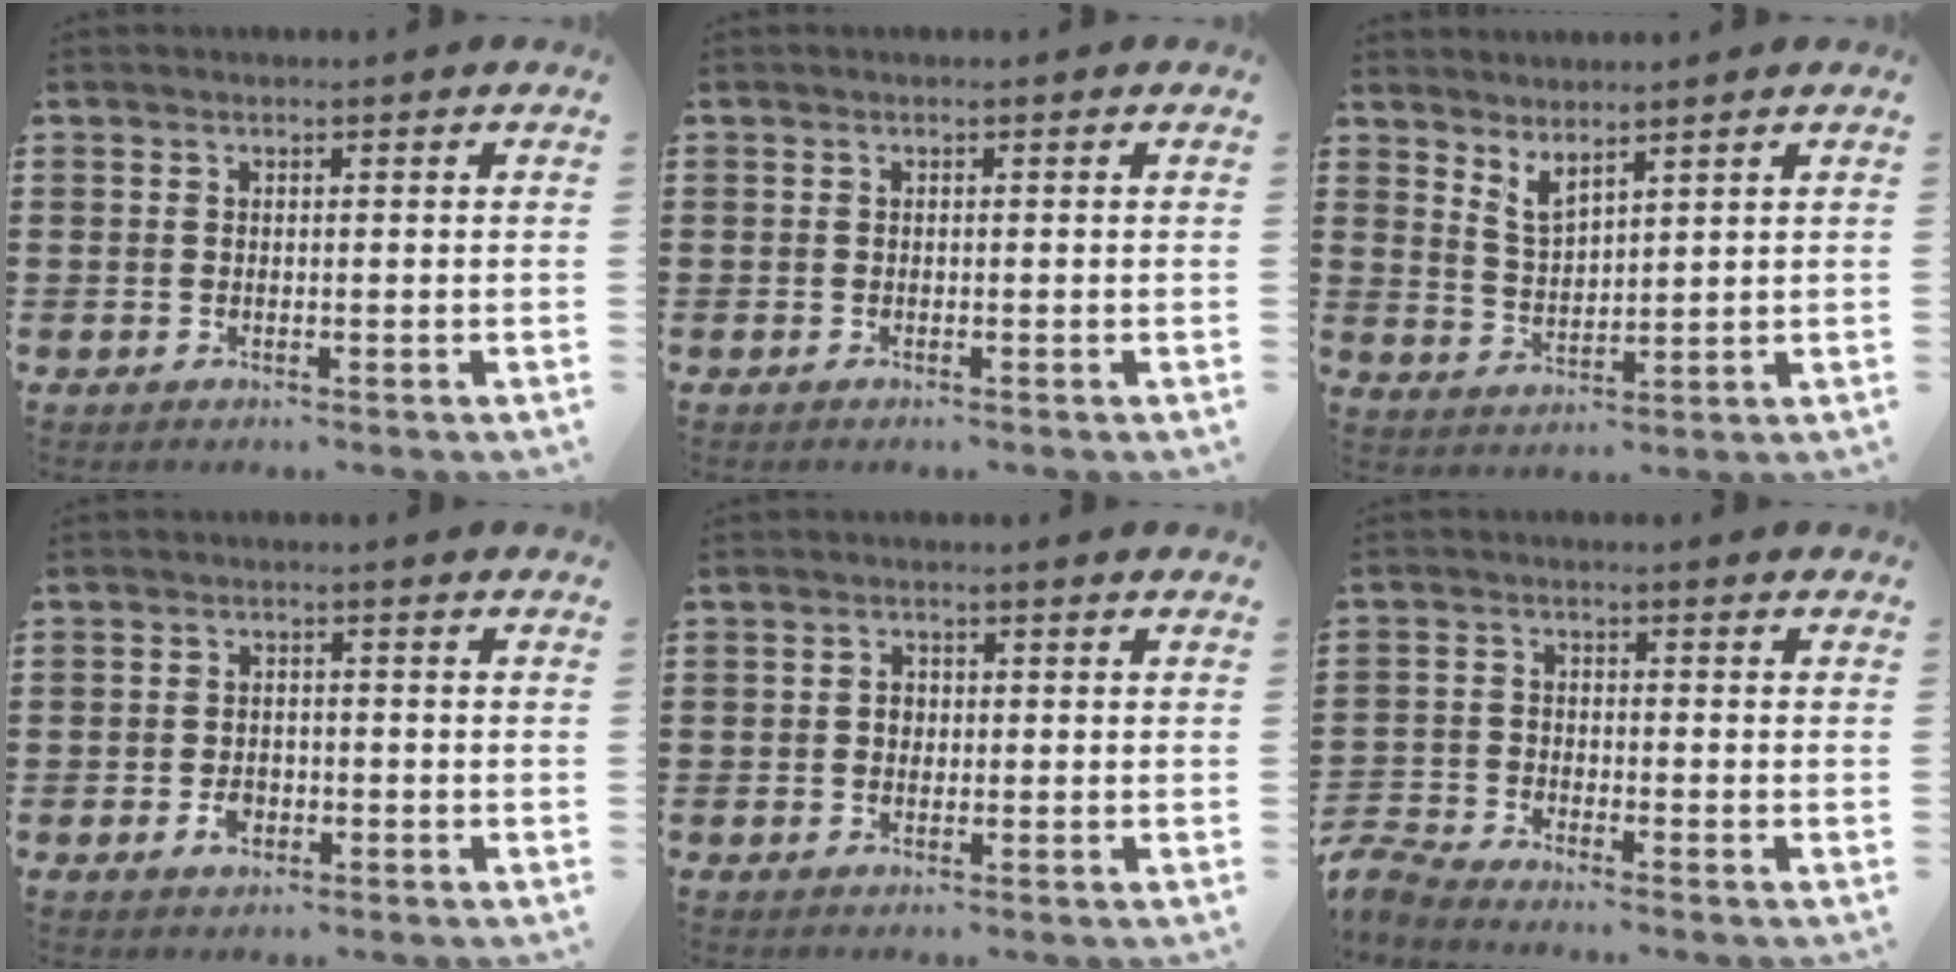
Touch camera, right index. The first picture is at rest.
{"total": 0.0}
{"total": 3.3, "force": [3.1, 0.8, 1.1], "torque": [-0.031, -0.004, 0.057]}
{"total": 2.3, "force": [-1.0, 1.5, 1.5], "torque": [-0.028, 0.001, -0.019]}
{"total": 1.4, "force": [-0.1, 1.1, 0.8], "torque": [-0.016, 0.005, -0.003]}
{"total": 3.4, "force": [-3.4, 0.3, 0.2], "torque": [-0.030, -0.005, -0.078]}